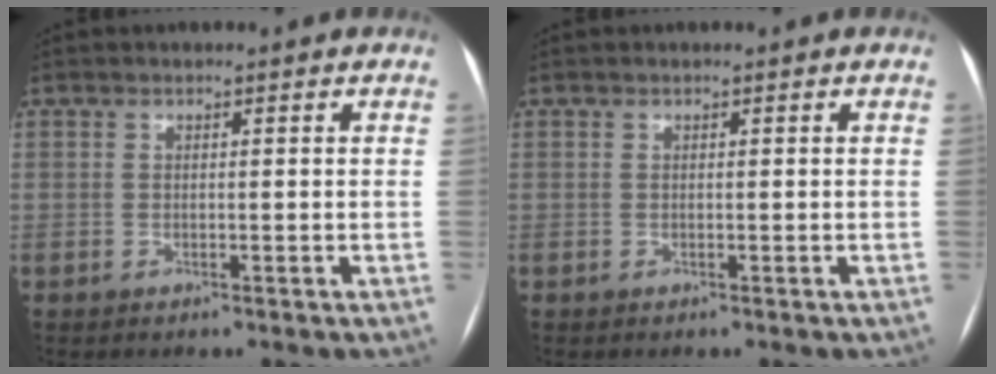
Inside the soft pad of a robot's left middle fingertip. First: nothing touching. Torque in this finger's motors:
{"motor_torque": [-0.03, 0.21, 0.01, 0.00]}